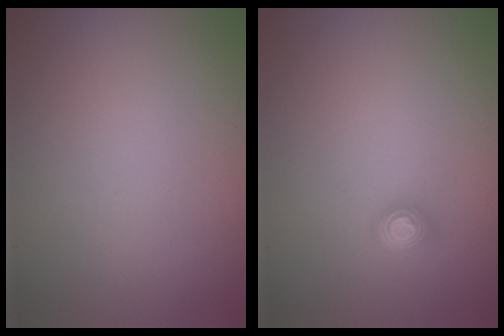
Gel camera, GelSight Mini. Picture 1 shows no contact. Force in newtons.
{"total": 1.7, "press": 1.2, "slide": 1.1}